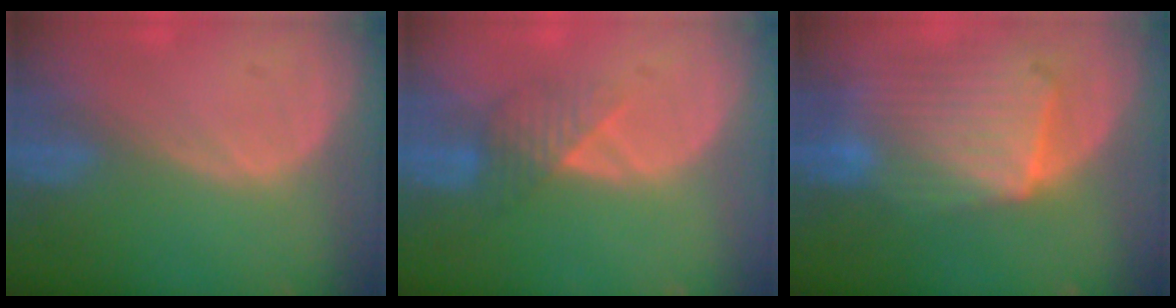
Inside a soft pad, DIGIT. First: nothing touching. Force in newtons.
{"total": 4.0, "press": 3.6, "slide": 1.7}
{"total": 10.8, "press": 9.4, "slide": 5.4}